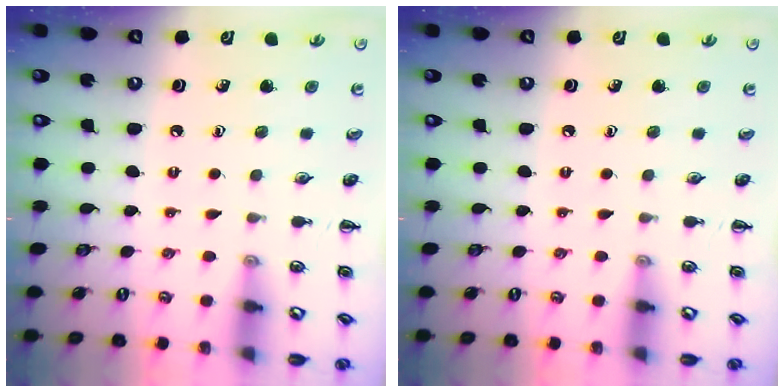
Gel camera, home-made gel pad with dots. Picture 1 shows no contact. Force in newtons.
{"total": 0.0}